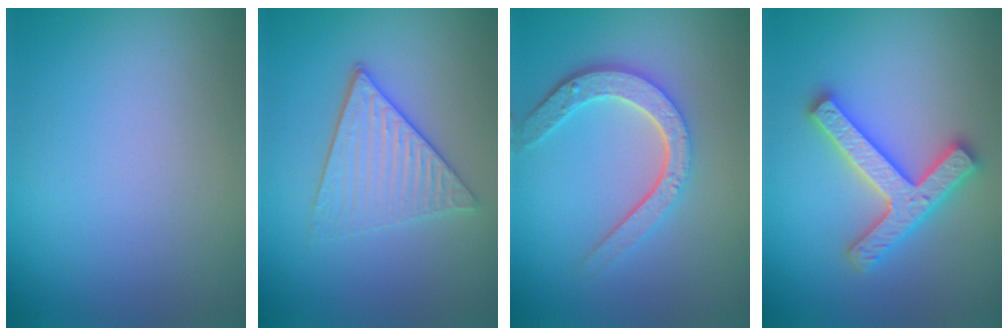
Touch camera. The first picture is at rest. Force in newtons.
{"total": 3.9, "press": 3.3, "slide": 1.9}
{"total": 4.5, "press": 3.5, "slide": 2.9}
{"total": 4.7, "press": 4.7, "slide": 0.8}